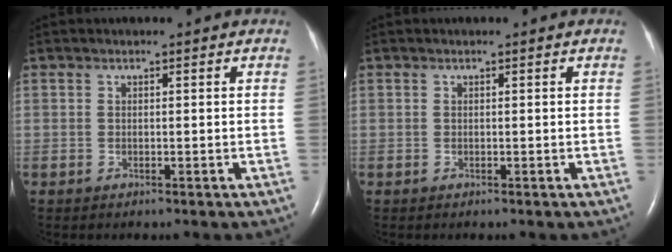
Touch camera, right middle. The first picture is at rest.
{"total": 0.0}